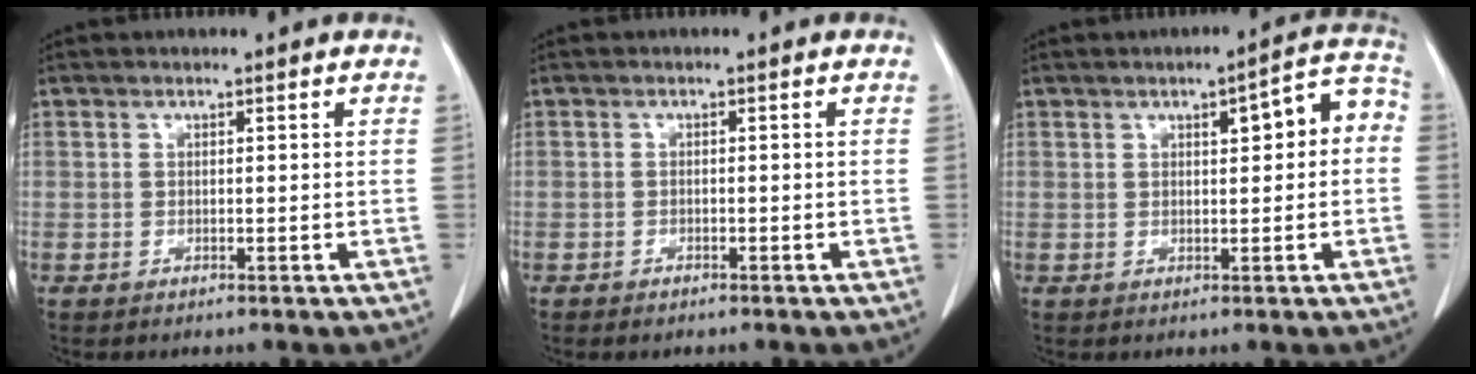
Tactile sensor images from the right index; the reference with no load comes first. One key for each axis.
{"total": 1.7, "fx": -1.3, "fy": 0.9, "fz": 0.7, "tx": -0.015, "ty": 0.000, "tz": -0.015}
{"total": 7.1, "fx": 1.2, "fy": 2.4, "fz": 6.6, "tx": -0.082, "ty": 0.034, "tz": 0.014}